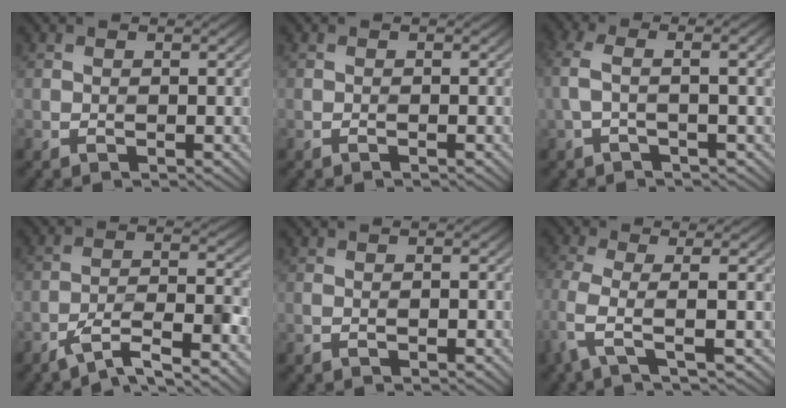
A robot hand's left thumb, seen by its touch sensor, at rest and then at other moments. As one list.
[{"total": 0.6, "force": [-0.3, 0.1, 0.5], "torque": [-0.001, 0.003, -0.009]}, {"total": 5.3, "force": [0.3, 1.2, 5.1], "torque": [-0.081, 0.017, -0.009]}, {"total": 8.5, "force": [-5.1, 2.4, 6.3], "torque": [-0.113, -0.004, -0.082]}, {"total": 0.7, "force": [0.4, -0.1, 0.6], "torque": [-0.001, 0.008, 0.000]}, {"total": 5.0, "force": [0.2, 0.8, 5.0], "torque": [-0.097, 0.004, -0.011]}]